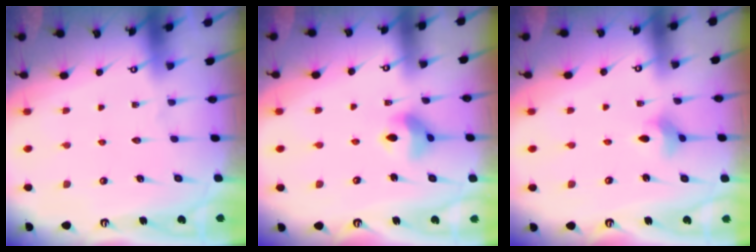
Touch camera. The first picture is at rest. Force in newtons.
{"total": 9.2, "press": 9.0, "slide": 2.2}
{"total": 2.8, "press": 2.8, "slide": 0.2}